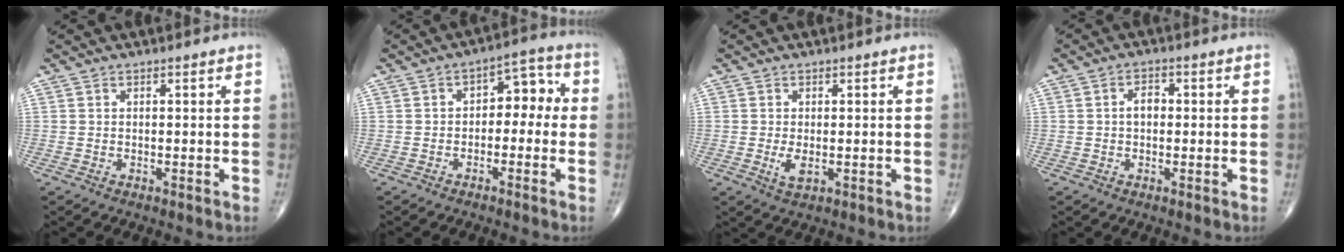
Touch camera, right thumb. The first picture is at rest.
{"total": 6.9, "force": [-0.7, 4.5, 5.1], "torque": [-0.038, 0.039, -0.021]}
{"total": 2.5, "force": [-0.4, 1.2, 2.2], "torque": [-0.045, -0.007, -0.005]}
{"total": 2.7, "force": [0.0, 1.8, 2.0], "torque": [-0.027, 0.009, -0.005]}